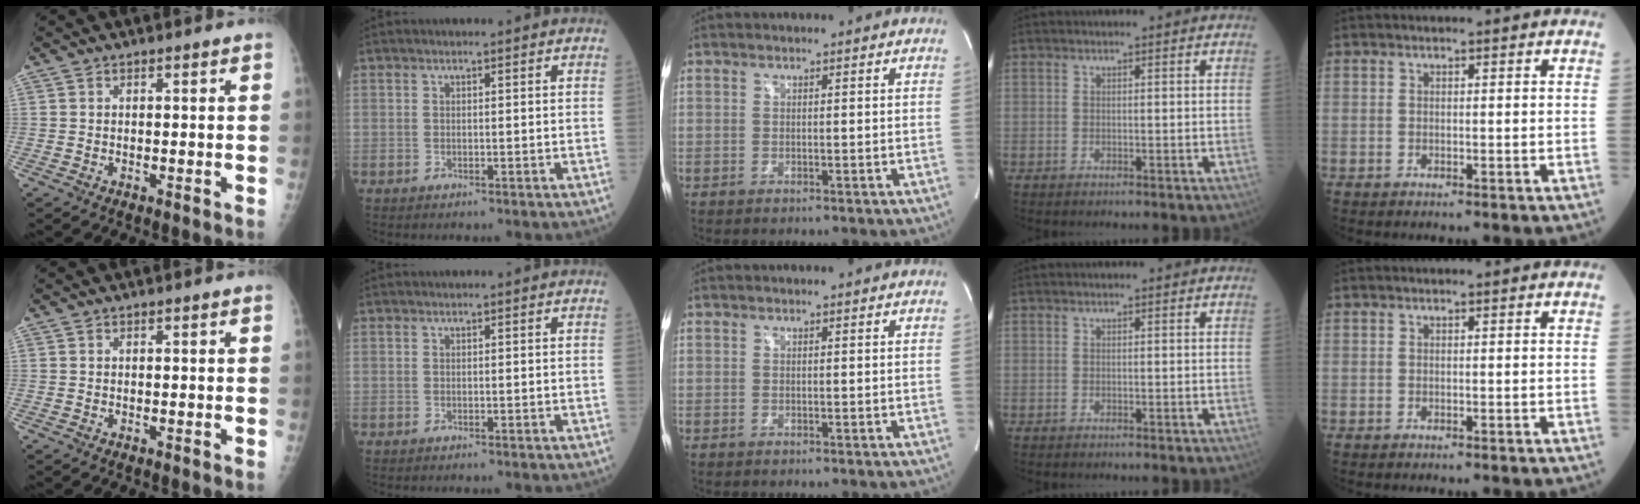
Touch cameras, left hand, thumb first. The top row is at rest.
{}